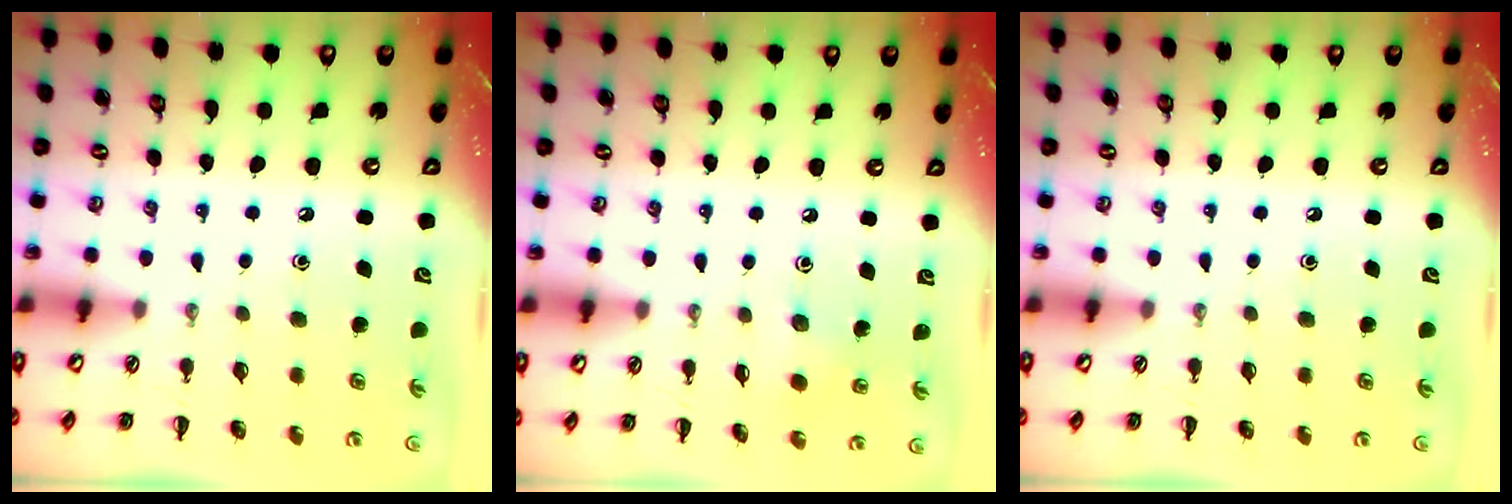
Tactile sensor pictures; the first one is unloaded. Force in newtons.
{"total": 2.7, "press": 2.6, "slide": 0.6}
{"total": 0.0}